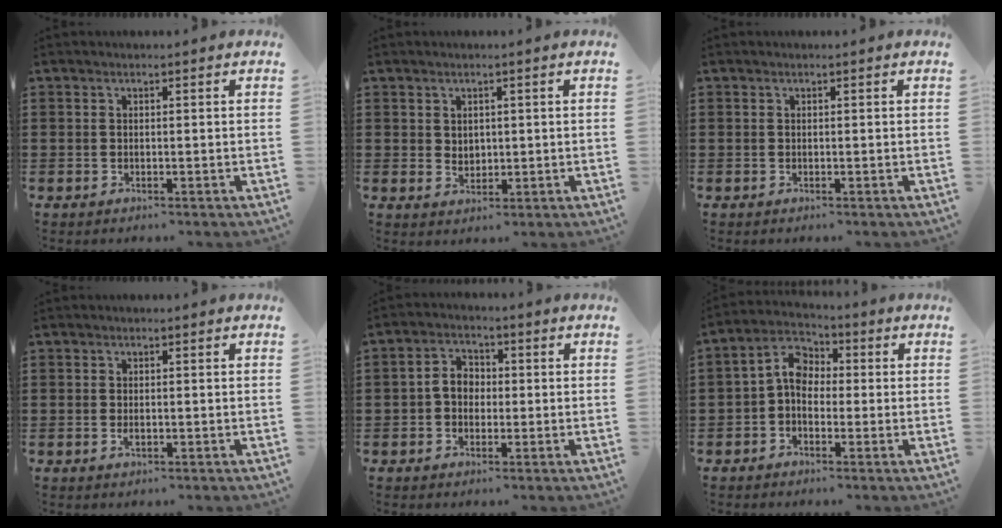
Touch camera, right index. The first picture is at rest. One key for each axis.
{"total": 1.9, "fx": 1.1, "fy": 1.6, "fz": 0.4, "tx": -0.012, "ty": 0.009, "tz": 0.019}
{"total": 0.0}
{"total": 0.7, "fx": -0.4, "fy": 0.4, "fz": 0.5, "tx": -0.011, "ty": -0.004, "tz": -0.006}
{"total": 4.0, "fx": -0.4, "fy": 3.0, "fz": 2.6, "tx": -0.055, "ty": 0.010, "tz": -0.010}
{"total": 5.5, "fx": 0.1, "fy": 3.9, "fz": 3.9, "tx": -0.096, "ty": 0.012, "tz": -0.006}